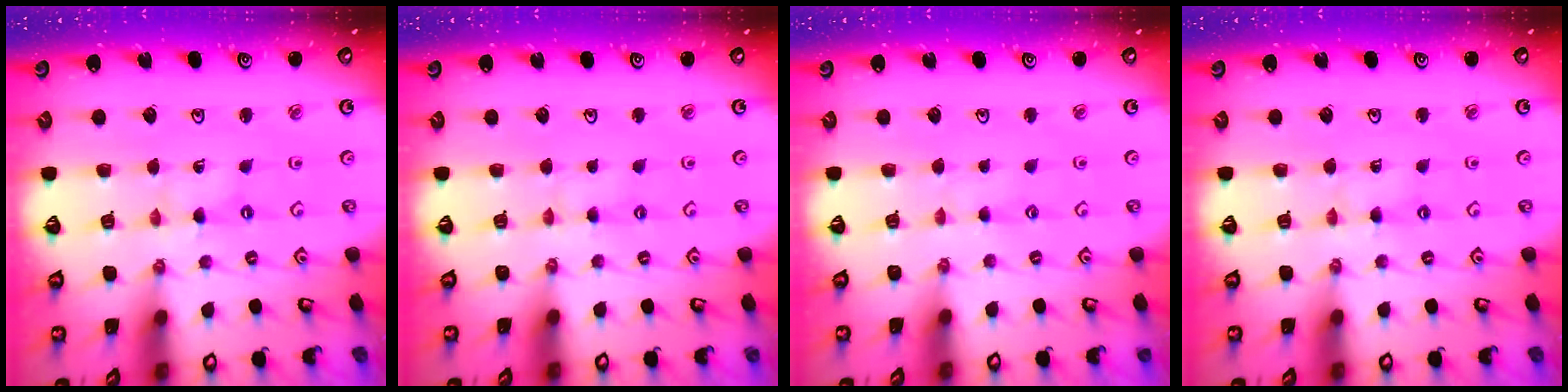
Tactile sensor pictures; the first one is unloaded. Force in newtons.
{"total": 1.8, "press": 1.7, "slide": 0.3}
{"total": 0.9, "press": 0.9, "slide": 0.2}
{"total": 2.0, "press": 2.0, "slide": 0.3}